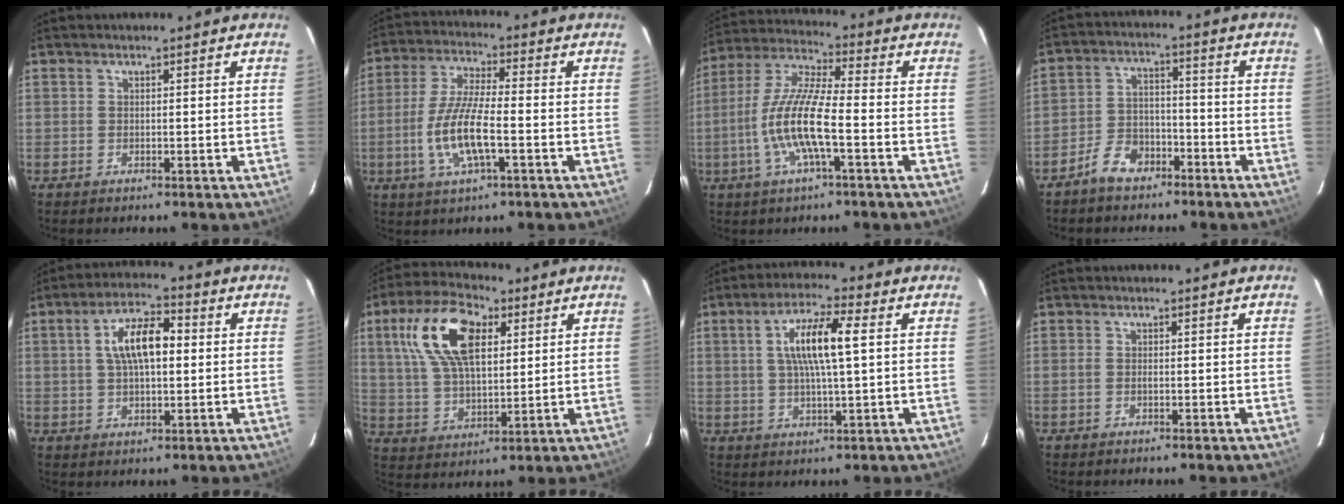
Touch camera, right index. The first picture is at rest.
{"total": 11.0, "force": [-3.2, 2.7, 10.2], "torque": [-0.212, -0.006, -0.061]}
{"total": 12.7, "force": [-3.7, 2.1, 12.0], "torque": [-0.248, -0.003, -0.072]}
{"total": 7.6, "force": [-5.6, 4.3, 2.8], "torque": [-0.073, 0.026, -0.091]}
{"total": 9.5, "force": [1.5, 4.1, 8.4], "torque": [-0.152, 0.020, 0.026]}
{"total": 15.9, "force": [6.0, 8.0, 12.4], "torque": [-0.240, 0.029, 0.111]}
{"total": 9.4, "force": [1.8, 1.6, 9.1], "torque": [-0.169, 0.009, 0.032]}
{"total": 0.8, "force": [-0.2, 0.2, 0.7], "torque": [-0.015, 0.001, -0.006]}